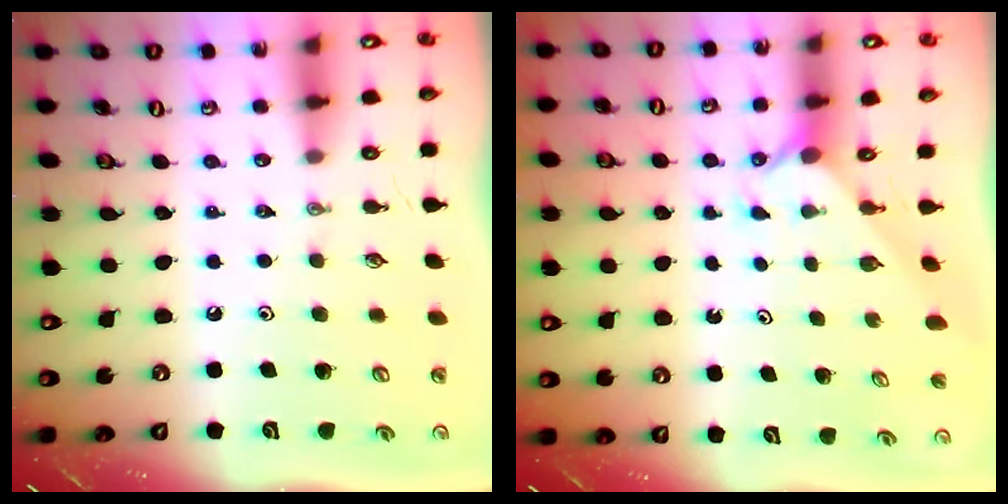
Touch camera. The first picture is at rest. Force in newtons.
{"total": 2.1, "press": 2.0, "slide": 0.3}